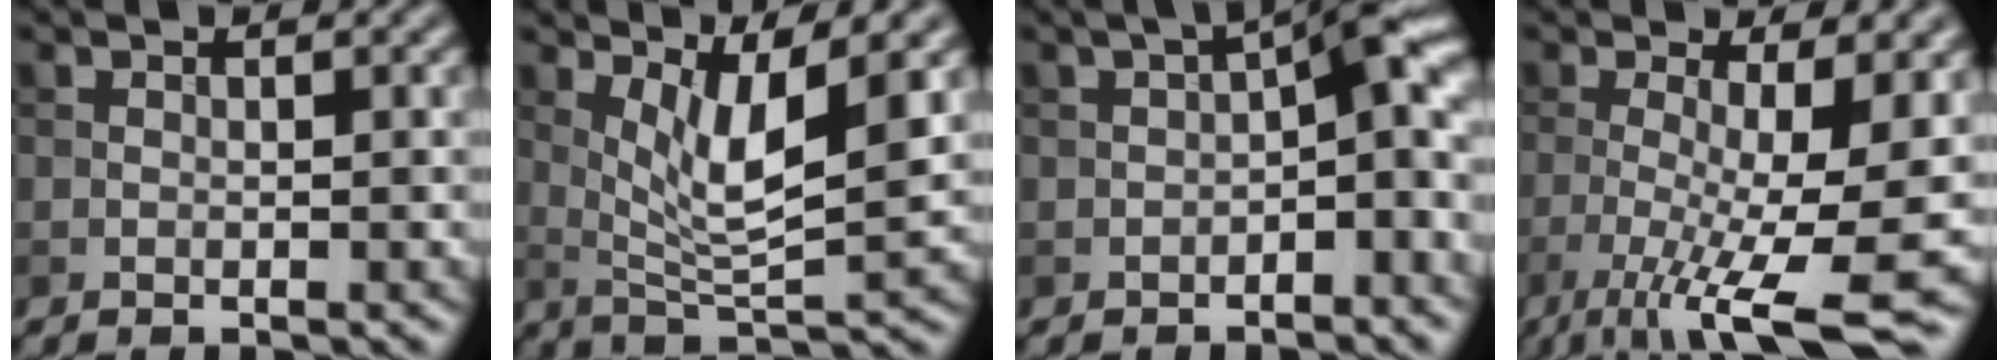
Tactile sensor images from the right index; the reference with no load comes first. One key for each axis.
{"total": 5.4, "fx": 1.9, "fy": 1.2, "fz": 5.0, "tx": -0.096, "ty": -0.013, "tz": 0.041}
{"total": 5.7, "fx": -0.8, "fy": 2.2, "fz": 5.2, "tx": -0.057, "ty": 0.024, "tz": -0.025}
{"total": 10.3, "fx": -2.7, "fy": 2.4, "fz": 9.7, "tx": -0.149, "ty": -0.014, "tz": -0.038}